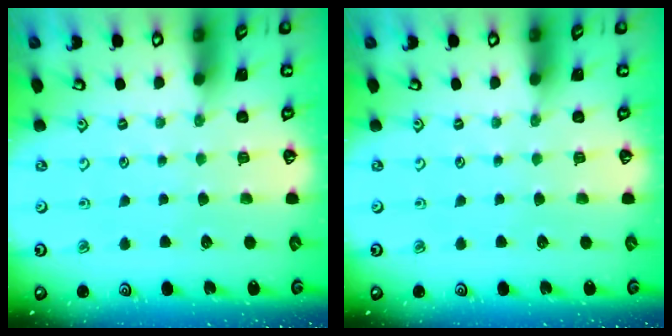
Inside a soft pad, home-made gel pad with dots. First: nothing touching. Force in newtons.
{"total": 0.0}